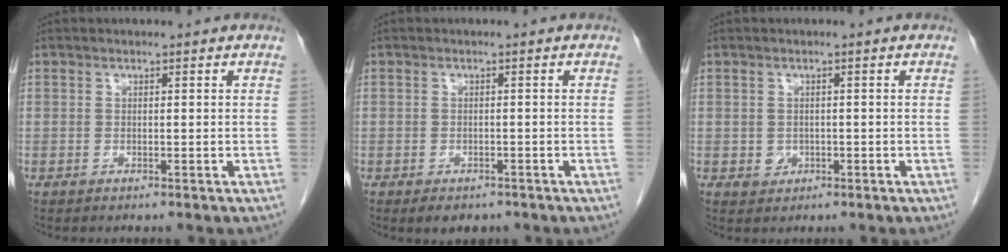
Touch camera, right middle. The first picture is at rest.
{"total": 3.4, "force": [-2.4, 1.9, 1.4], "torque": [-0.016, -0.003, -0.026]}
{"total": 1.7, "force": [-0.4, 1.5, 0.6], "torque": [-0.011, 0.003, 0.001]}